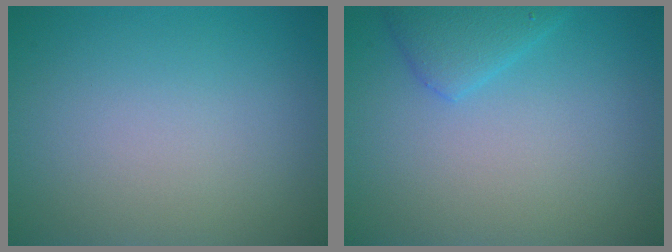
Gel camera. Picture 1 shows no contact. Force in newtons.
{"total": 2.4, "press": 2.4, "slide": 0.2}